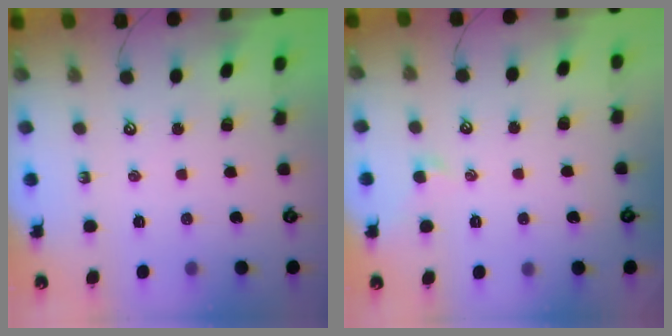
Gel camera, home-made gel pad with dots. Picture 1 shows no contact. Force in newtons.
{"total": 1.3, "press": 1.1, "slide": 0.7}